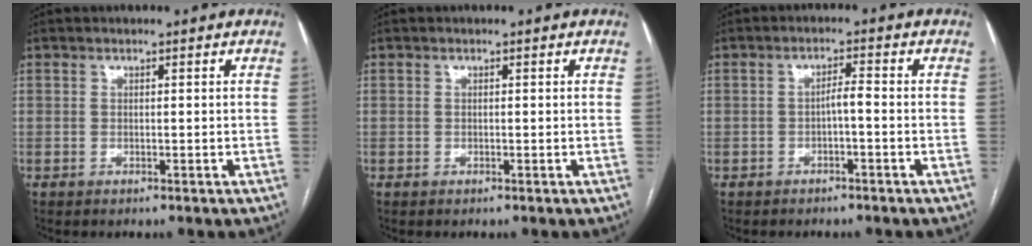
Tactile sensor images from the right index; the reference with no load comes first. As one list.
[{"total": 0.0}, {"total": 2.1, "force": [-0.8, 0.2, 2.0], "torque": [-0.030, 0.004, -0.015]}]